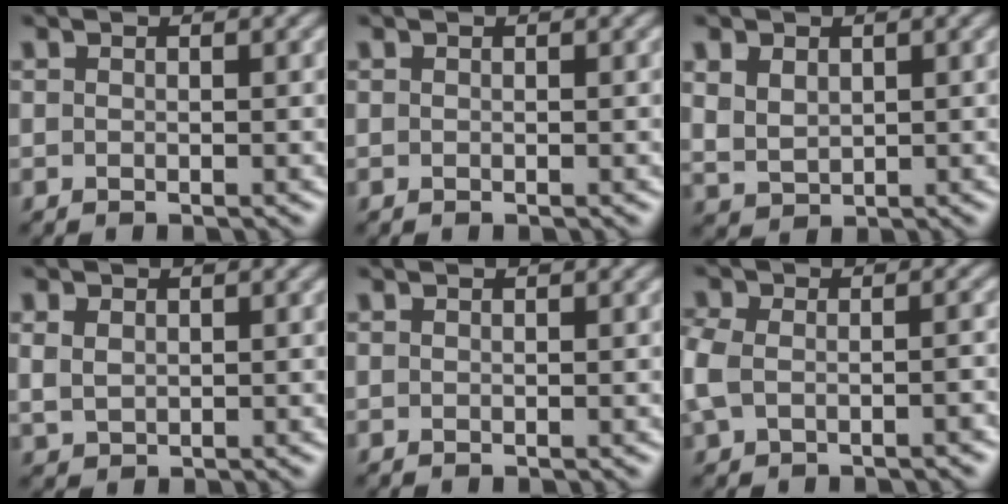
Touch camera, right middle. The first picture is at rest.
{"total": 0.0}
{"total": 2.4, "force": [1.2, 1.8, 1.1], "torque": [-0.032, -0.003, 0.030]}
{"total": 1.5, "force": [0.8, 1.1, 0.7], "torque": [-0.020, 0.001, 0.020]}
{"total": 0.0}
{"total": 4.1, "force": [-1.2, 2.5, 3.1], "torque": [-0.063, 0.000, -0.021]}